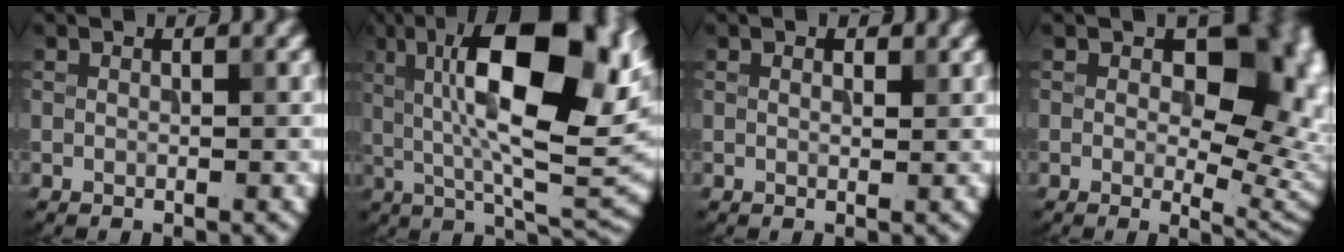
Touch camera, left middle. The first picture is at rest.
{"total": 16.7, "force": [4.0, 6.6, 14.9], "torque": [-0.221, 0.012, 0.055]}
{"total": 0.7, "force": [0.4, 0.4, 0.5], "torque": [-0.008, -0.002, 0.006]}
{"total": 10.0, "force": [1.4, 5.8, 8.0], "torque": [-0.087, -0.002, 0.020]}